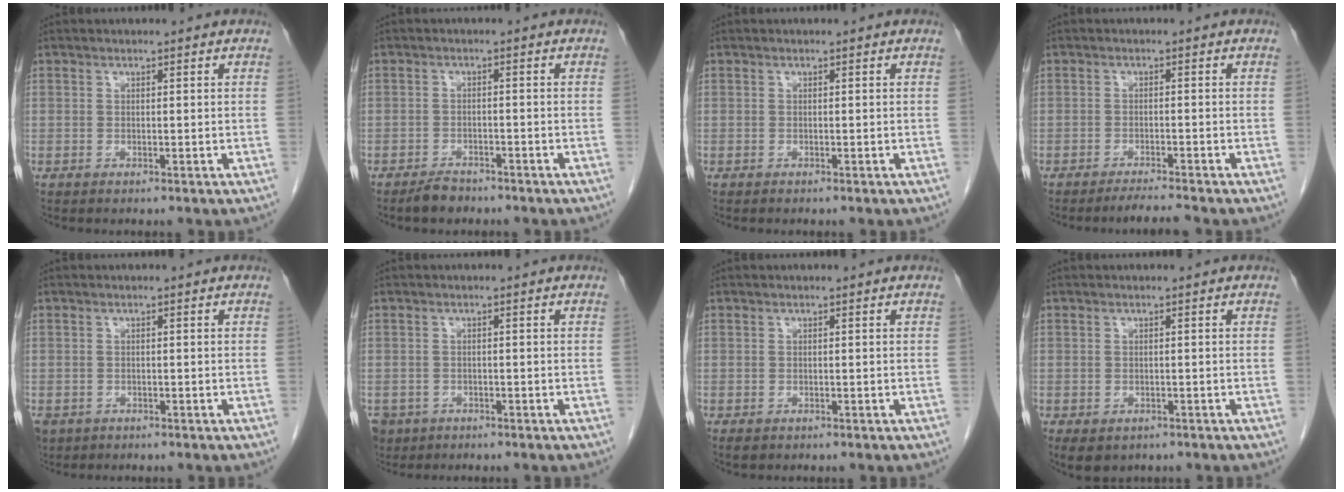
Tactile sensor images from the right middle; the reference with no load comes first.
{"total": 2.7, "force": [-2.3, 1.0, 0.9], "torque": [-0.025, -0.003, -0.036]}
{"total": 0.0}
{"total": 2.8, "force": [-2.6, -0.8, 0.8], "torque": [-0.019, -0.015, -0.043]}
{"total": 4.3, "force": [-2.5, 3.2, 1.3], "torque": [-0.029, -0.003, -0.038]}
{"total": 4.9, "force": [-3.1, 3.7, 1.0], "torque": [-0.023, 0.000, -0.049]}
{"total": 1.0, "force": [-0.6, 0.7, 0.4], "torque": [-0.010, 0.000, -0.003]}
{"total": 4.2, "force": [-2.7, 2.8, 1.7], "torque": [-0.023, -0.003, -0.033]}